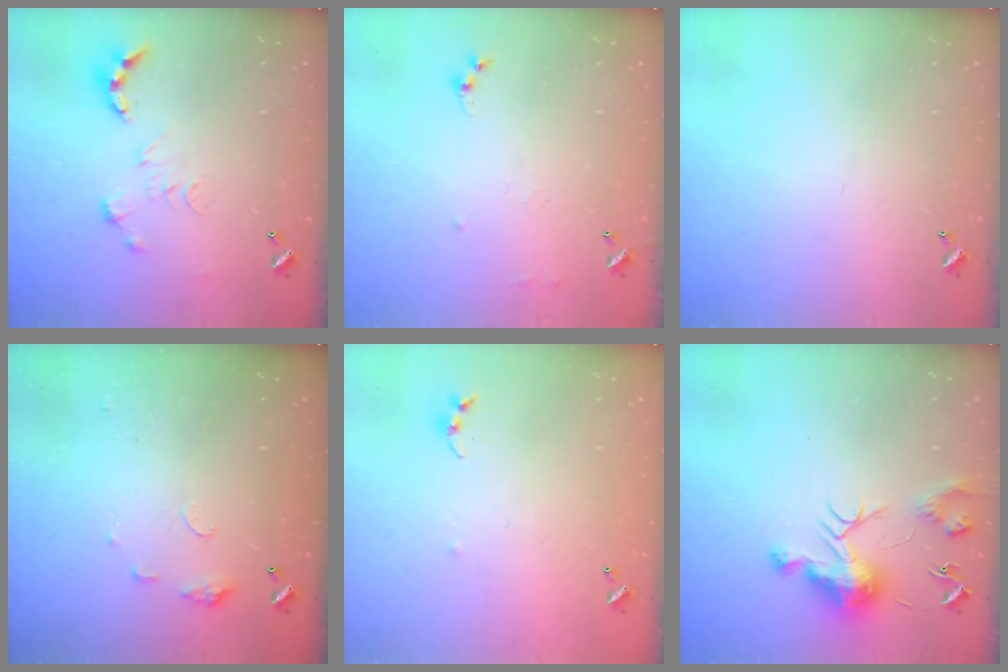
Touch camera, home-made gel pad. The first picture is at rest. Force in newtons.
{"total": 6.4, "press": 6.4, "slide": 0.8}
{"total": 0.0}
{"total": 5.6, "press": 5.6, "slide": 0.7}
{"total": 5.0, "press": 5.0, "slide": 0.6}
{"total": 10.0, "press": 10.0, "slide": 0.6}